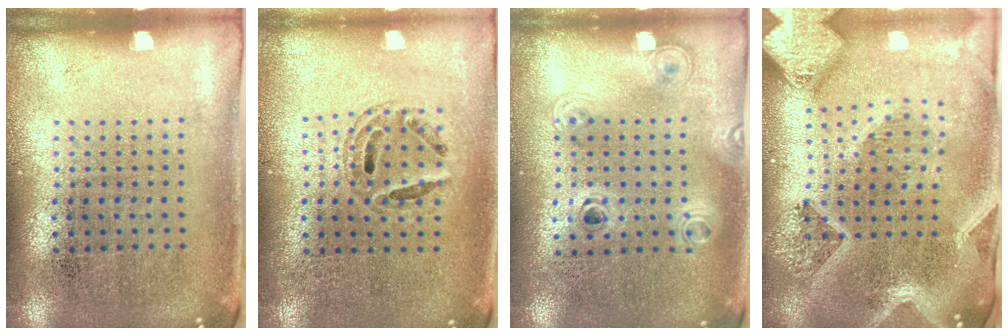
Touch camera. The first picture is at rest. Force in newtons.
{"total": 0.7, "press": 0.7, "slide": 0.2}
{"total": 1.2, "press": 1.1, "slide": 0.6}
{"total": 3.8, "press": 3.0, "slide": 2.3}